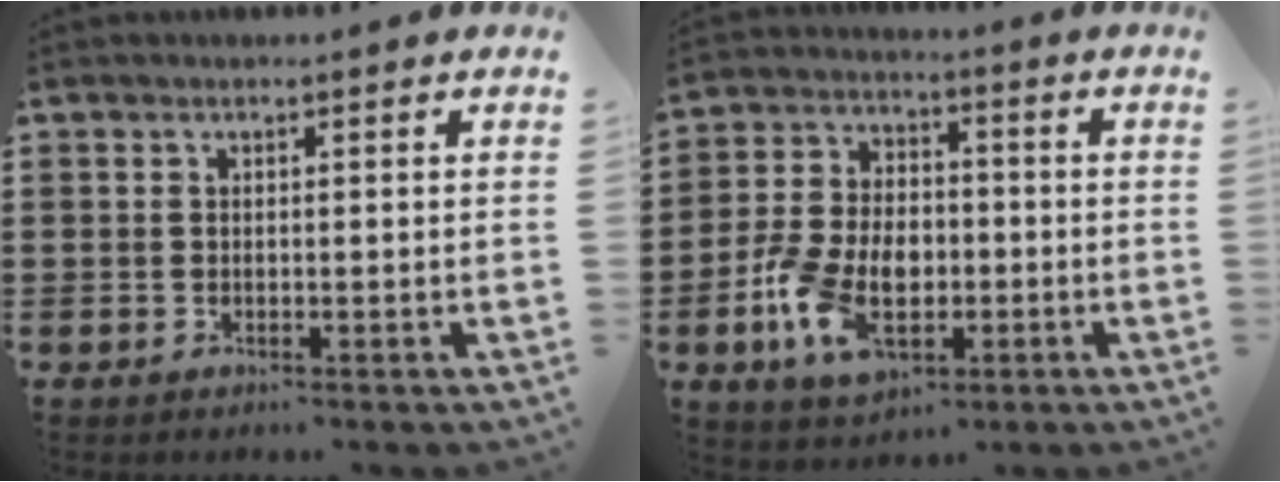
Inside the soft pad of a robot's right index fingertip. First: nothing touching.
{"total": 9.8, "force": [-3.0, 6.1, 7.0], "torque": [-0.167, 0.003, -0.059]}